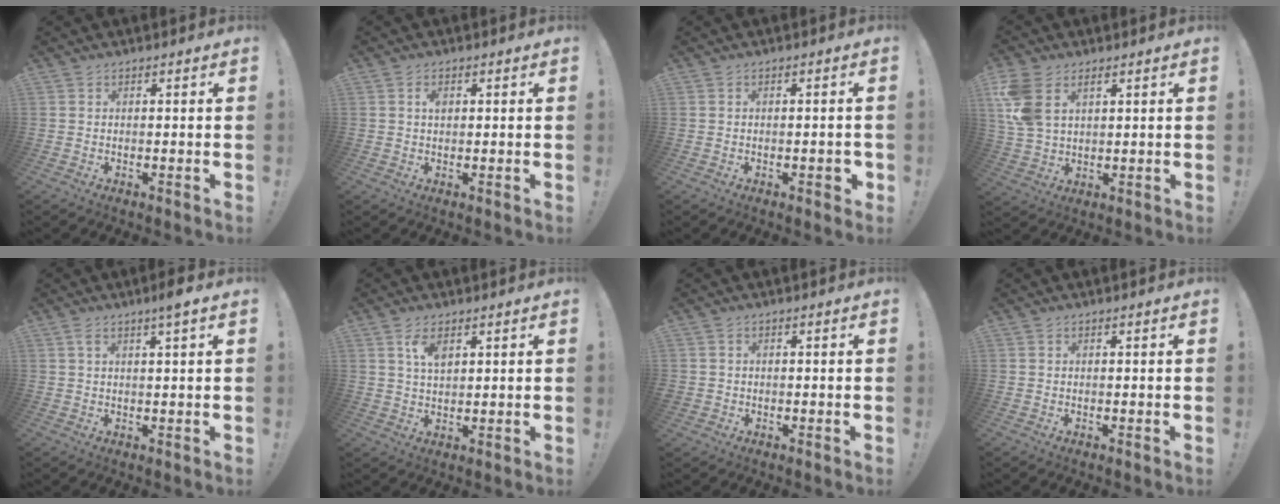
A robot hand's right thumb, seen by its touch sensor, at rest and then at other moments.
{"total": 1.7, "force": [0.3, 1.1, 1.2], "torque": [-0.014, -0.001, 0.004]}
{"total": 2.5, "force": [-1.1, 1.1, 2.0], "torque": [-0.025, 0.006, -0.017]}
{"total": 9.3, "force": [4.3, 5.8, 5.8], "torque": [-0.123, -0.010, 0.081]}
{"total": 4.0, "force": [2.0, -0.1, 3.5], "torque": [-0.062, -0.002, 0.030]}
{"total": 5.0, "force": [2.5, 2.3, 3.6], "torque": [-0.058, -0.011, 0.043]}
{"total": 1.4, "force": [-0.1, 1.3, 0.3], "torque": [0.001, -0.001, -0.004]}
{"total": 0.0}